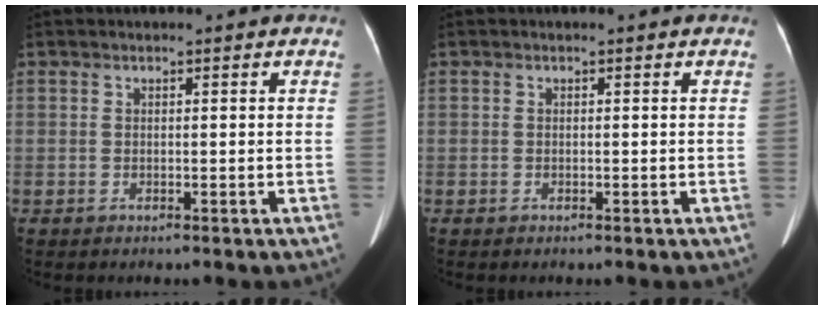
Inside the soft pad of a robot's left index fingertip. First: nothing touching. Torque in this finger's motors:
{"motor_torque": [0.01, 0.01, 0.00, 0.00]}